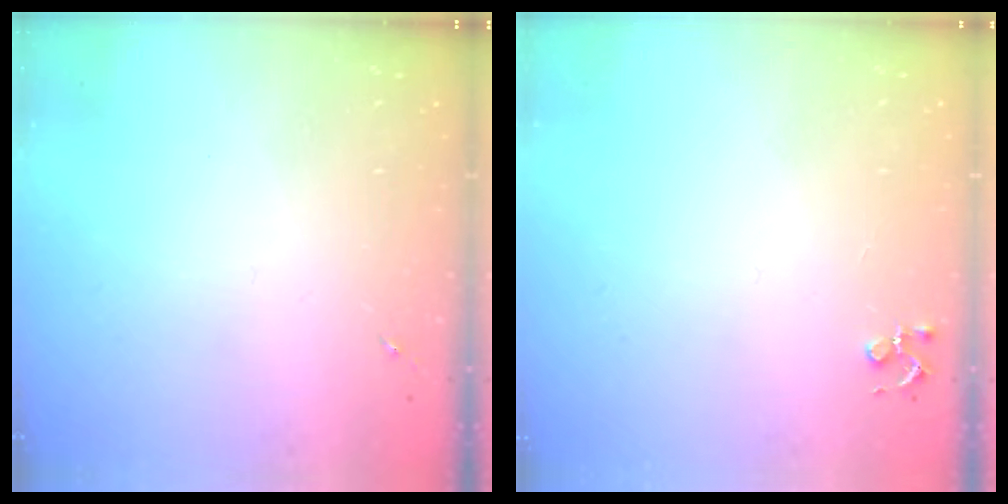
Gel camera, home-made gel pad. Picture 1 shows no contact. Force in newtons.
{"total": 3.9, "press": 3.9, "slide": 0.5}